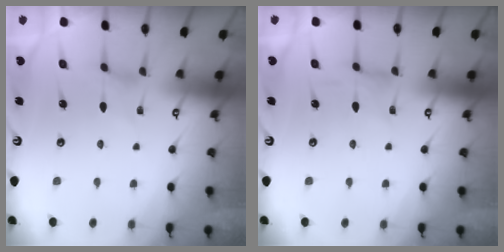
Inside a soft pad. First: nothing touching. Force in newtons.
{"total": 0.0}